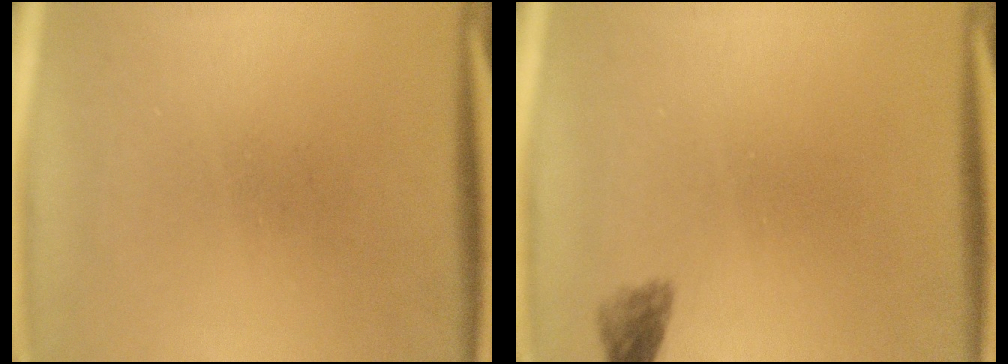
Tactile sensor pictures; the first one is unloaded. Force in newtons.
{"total": 1.7}